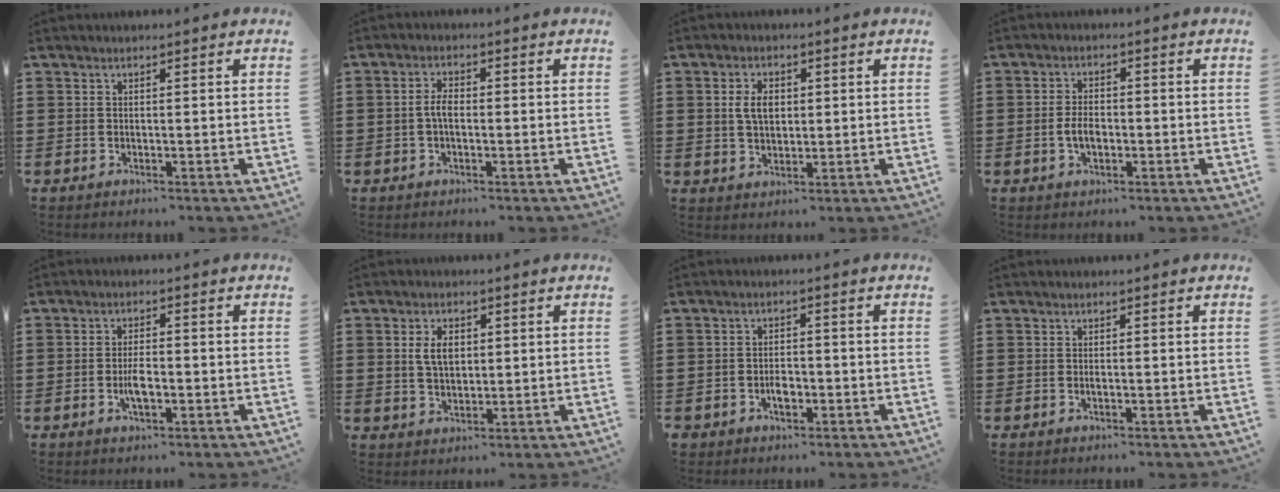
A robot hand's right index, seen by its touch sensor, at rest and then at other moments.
{"total": 2.7, "force": [-0.5, 1.3, 2.3], "torque": [-0.052, 0.001, -0.012]}
{"total": 4.1, "force": [0.7, 2.5, 3.2], "torque": [-0.075, 0.009, 0.008]}
{"total": 3.3, "force": [-0.7, 1.8, 2.7], "torque": [-0.066, -0.002, -0.017]}
{"total": 3.7, "force": [-1.1, 1.1, 3.4], "torque": [-0.067, -0.004, -0.019]}
{"total": 4.1, "force": [0.9, 2.4, 3.2], "torque": [-0.060, 0.008, 0.012]}
{"total": 2.4, "force": [-1.2, 1.5, 1.5], "torque": [-0.033, -0.001, -0.022]}
{"total": 0.6, "force": [-0.2, 0.0, 0.6], "torque": [-0.014, -0.008, -0.001]}